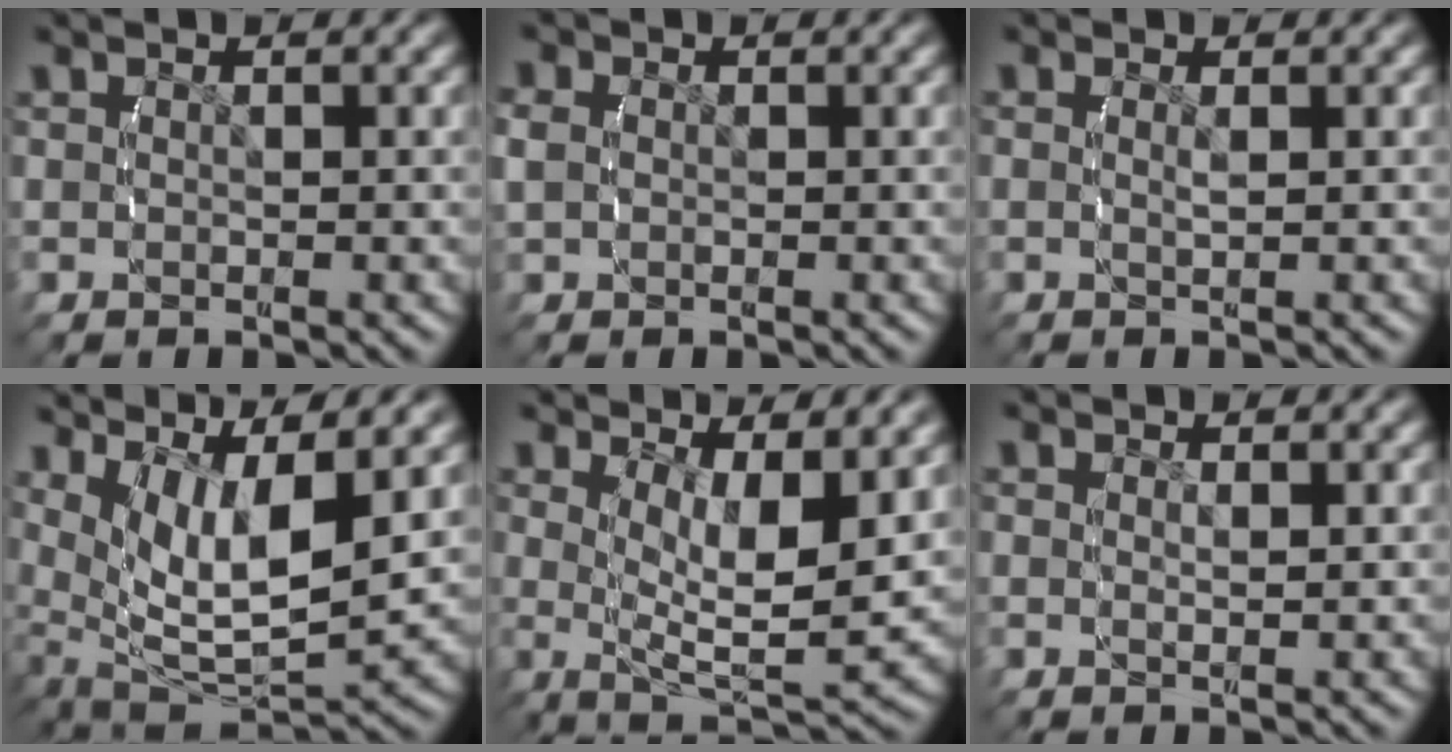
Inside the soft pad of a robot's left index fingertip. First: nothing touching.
{"total": 2.0, "force": [0.0, 1.9, 0.7], "torque": [-0.036, -0.004, 0.002]}
{"total": 0.6, "force": [0.1, -0.1, 0.5], "torque": [-0.015, -0.002, -0.004]}
{"total": 11.1, "force": [0.3, 7.7, 8.1], "torque": [-0.173, -0.046, 0.020]}
{"total": 7.1, "force": [0.2, 3.3, 6.3], "torque": [-0.106, -0.025, 0.002]}
{"total": 0.7, "force": [0.5, -0.2, 0.5], "torque": [-0.008, -0.003, 0.007]}